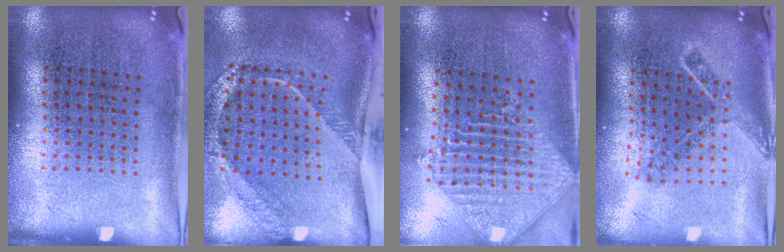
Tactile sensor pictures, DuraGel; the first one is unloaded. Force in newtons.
{"total": 2.7, "press": 1.8, "slide": 2.0}
{"total": 2.0, "press": 1.6, "slide": 1.2}
{"total": 1.7, "press": 1.2, "slide": 1.1}